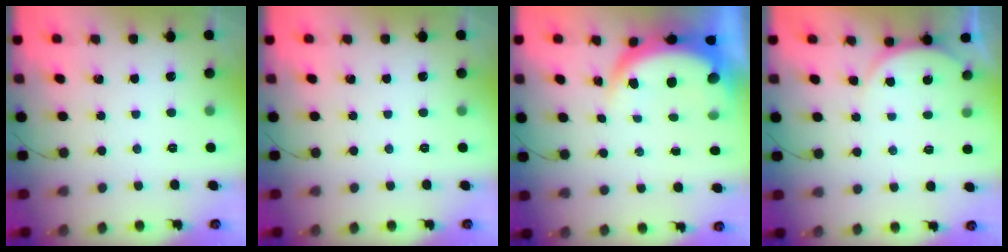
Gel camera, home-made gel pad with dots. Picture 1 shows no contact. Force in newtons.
{"total": 0.0}
{"total": 6.6, "press": 6.5, "slide": 1.0}
{"total": 3.5, "press": 3.5, "slide": 0.5}